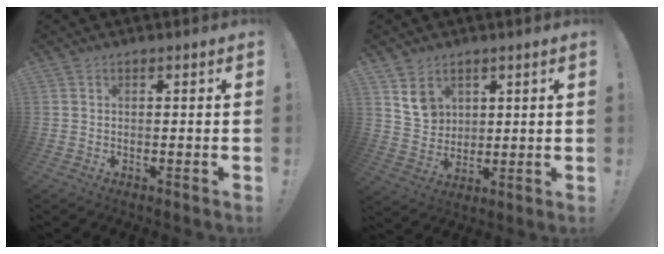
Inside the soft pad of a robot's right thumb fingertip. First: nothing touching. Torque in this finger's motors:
{"motor_torque": [0.06, 0.12, 0.43, 0.26, 0.01]}